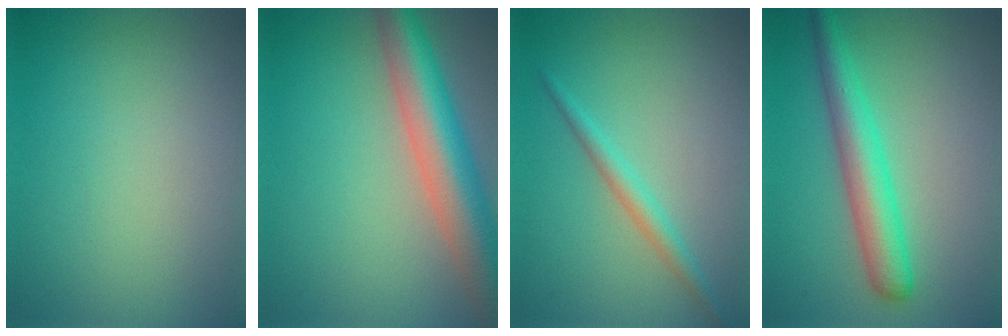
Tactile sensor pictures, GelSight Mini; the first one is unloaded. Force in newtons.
{"total": 8.1, "press": 8.1, "slide": 0.6}
{"total": 2.0, "press": 2.0, "slide": 0.0}
{"total": 4.7, "press": 4.7, "slide": 0.2}